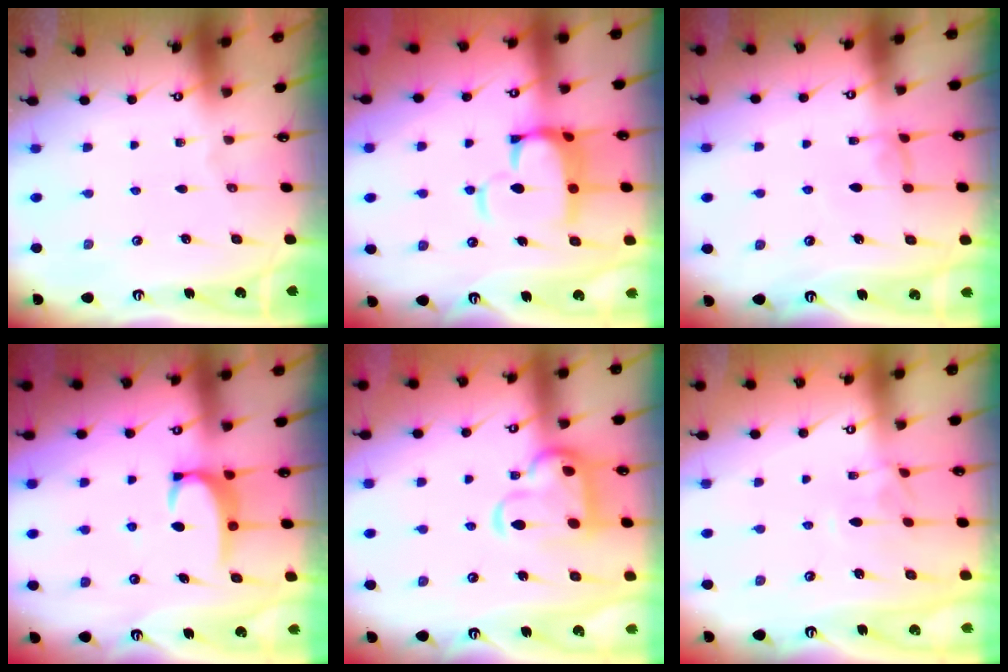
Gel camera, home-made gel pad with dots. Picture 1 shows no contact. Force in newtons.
{"total": 8.2, "press": 8.1, "slide": 1.3}
{"total": 1.1, "press": 1.0, "slide": 0.5}
{"total": 3.4, "press": 3.3, "slide": 0.6}
{"total": 6.0, "press": 5.9, "slide": 0.9}
{"total": 2.6, "press": 2.5, "slide": 0.6}